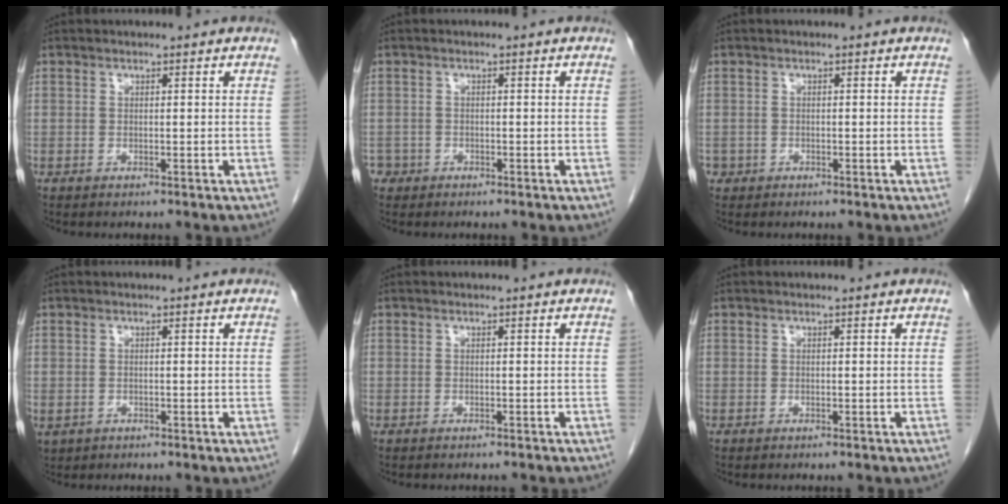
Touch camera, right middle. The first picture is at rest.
{"total": 1.4, "force": [-0.9, 1.1, -0.1], "torque": [-0.005, 0.006, -0.016]}
{"total": 0.9, "force": [-0.4, 0.8, 0.0], "torque": [-0.005, 0.004, -0.006]}
{"total": 1.9, "force": [-0.7, 1.6, 0.7], "torque": [-0.017, -0.001, 0.000]}
{"total": 3.2, "force": [-2.9, 0.5, 1.1], "torque": [-0.017, -0.006, -0.034]}
{"total": 0.8, "force": [-0.7, 0.2, 0.2], "torque": [-0.002, -0.001, -0.011]}